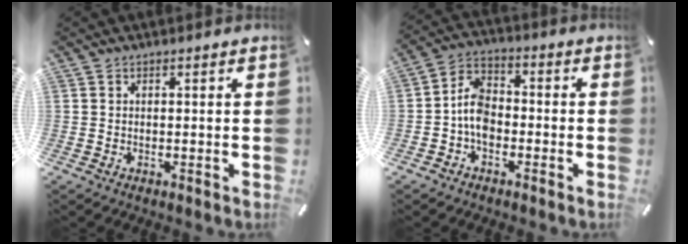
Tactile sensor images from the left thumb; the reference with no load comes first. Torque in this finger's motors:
{"motor_torque": [-0.17, 0.59, 0.27, -0.20, 0.20]}